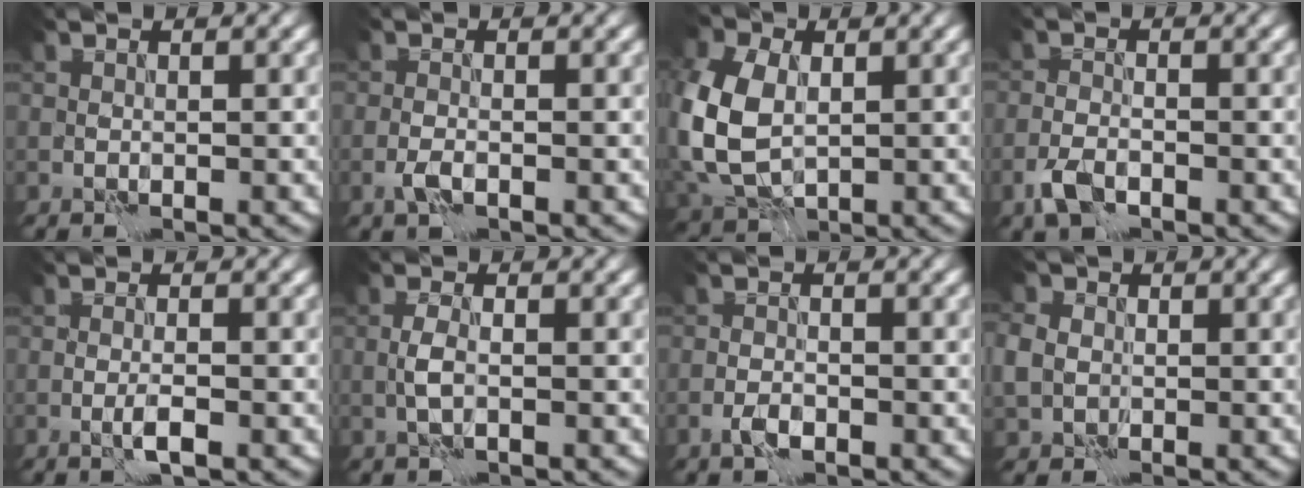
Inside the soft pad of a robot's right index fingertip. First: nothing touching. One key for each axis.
{"total": 1.2, "fx": -0.6, "fy": 0.3, "fz": 0.9, "tx": -0.020, "ty": -0.001, "tz": -0.014}
{"total": 9.3, "fx": 0.2, "fy": 6.6, "fz": 6.6, "tx": -0.180, "ty": -0.002, "tz": -0.003}
{"total": 2.3, "fx": -1.6, "fy": 0.9, "fz": 1.4, "tx": -0.029, "ty": -0.001, "tz": -0.035}
{"total": 1.4, "fx": -0.7, "fy": 0.0, "fz": 1.2, "tx": -0.022, "ty": 0.001, "tz": -0.014}
{"total": 1.3, "fx": -0.3, "fy": 0.3, "fz": 1.3, "tx": -0.028, "ty": 0.001, "tz": -0.010}
{"total": 1.3, "fx": -0.9, "fy": 0.5, "fz": 0.9, "tx": -0.015, "ty": 0.000, "tz": -0.019}
{"total": 3.2, "fx": -0.1, "fy": 2.9, "fz": 1.4, "tx": -0.040, "ty": 0.003, "tz": -0.003}